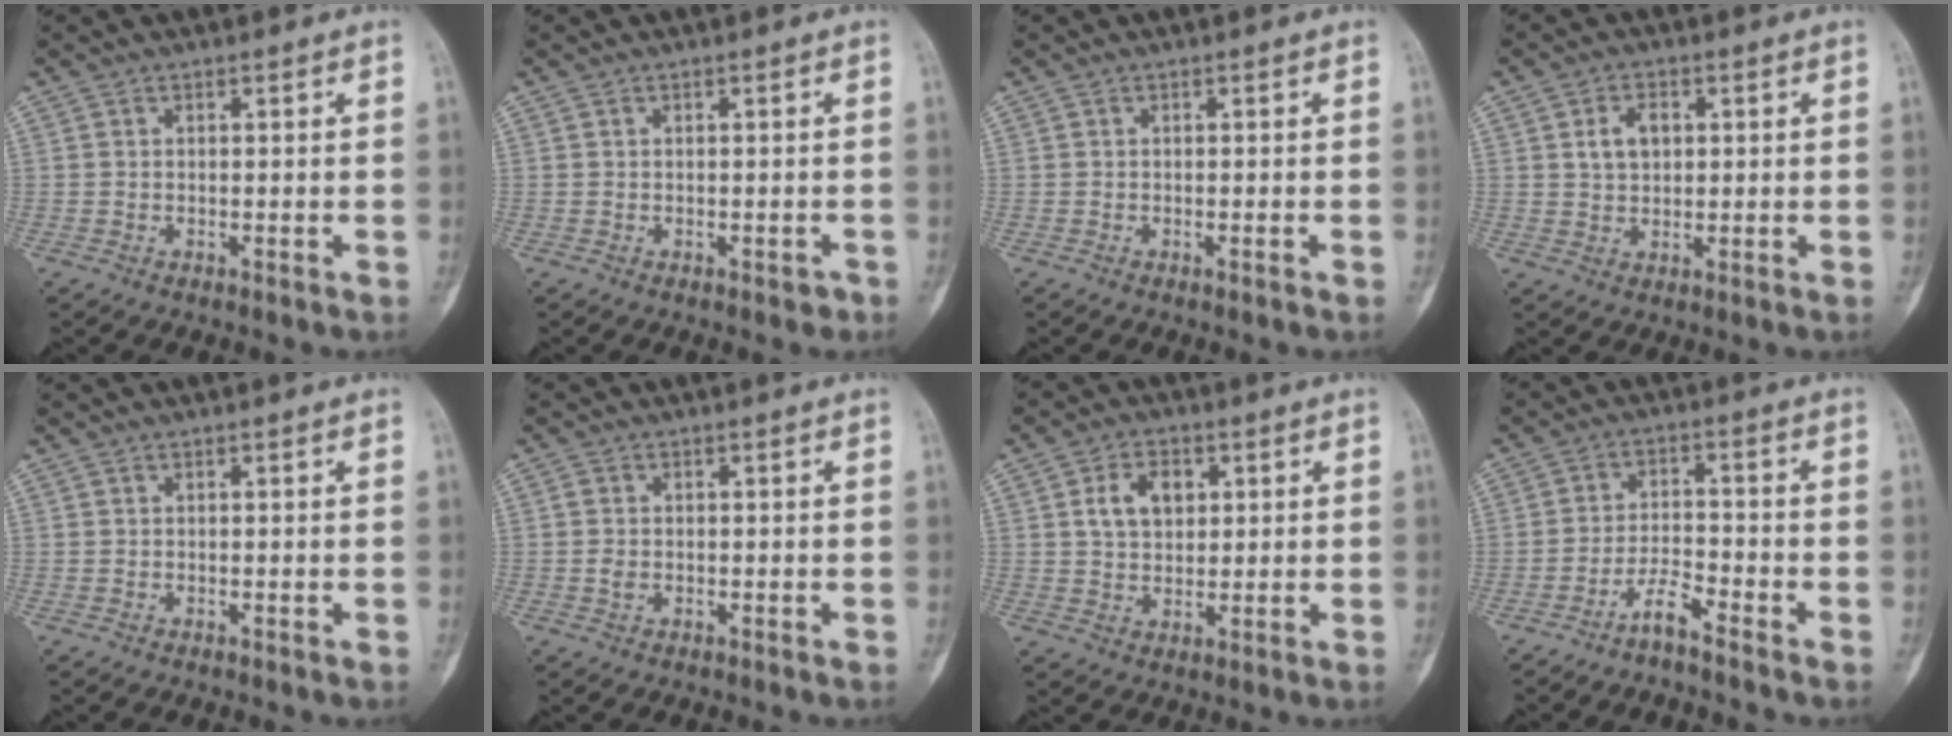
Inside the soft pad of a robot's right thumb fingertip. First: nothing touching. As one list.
[{"total": 1.2, "force": [-0.7, 0.7, 0.7], "torque": [-0.006, 0.004, -0.007]}, {"total": 0.6, "force": [-0.3, 0.0, 0.5], "torque": [-0.011, -0.001, -0.002]}, {"total": 4.9, "force": [1.3, 3.4, 3.3], "torque": [-0.046, 0.000, 0.024]}, {"total": 0.0}, {"total": 1.6, "force": [-0.3, 1.3, 1.0], "torque": [-0.019, 0.001, -0.007]}, {"total": 7.1, "force": [2.1, 4.9, 4.7], "torque": [-0.062, -0.002, 0.036]}, {"total": 4.3, "force": [-3.6, 0.4, 2.4], "torque": [-0.047, 0.023, -0.072]}]